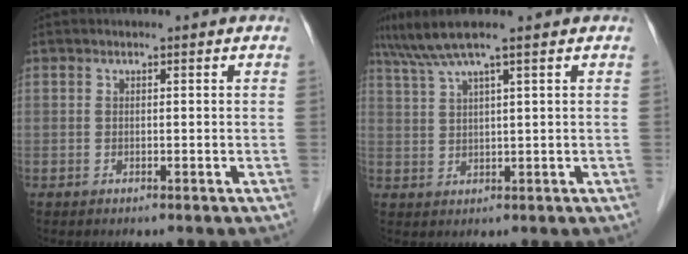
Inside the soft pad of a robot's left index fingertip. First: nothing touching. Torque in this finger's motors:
{"motor_torque": [0.80, -0.75, 0.16, 0.07]}